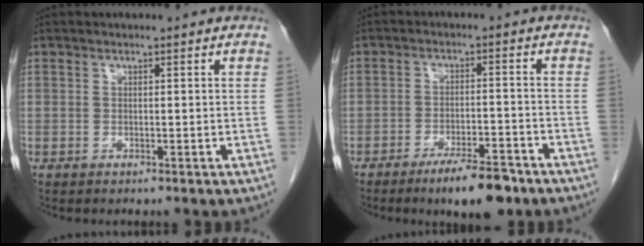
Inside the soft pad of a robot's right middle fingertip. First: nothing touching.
{"total": 7.9, "force": [-5.7, 1.7, 5.2], "torque": [-0.081, -0.006, -0.089]}